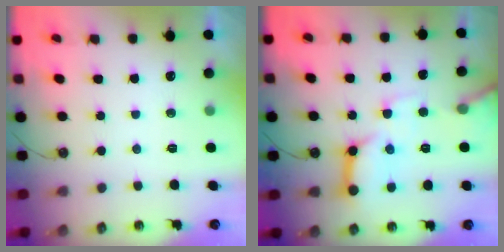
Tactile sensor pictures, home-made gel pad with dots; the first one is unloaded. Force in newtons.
{"total": 14.8, "press": 14.7, "slide": 1.6}